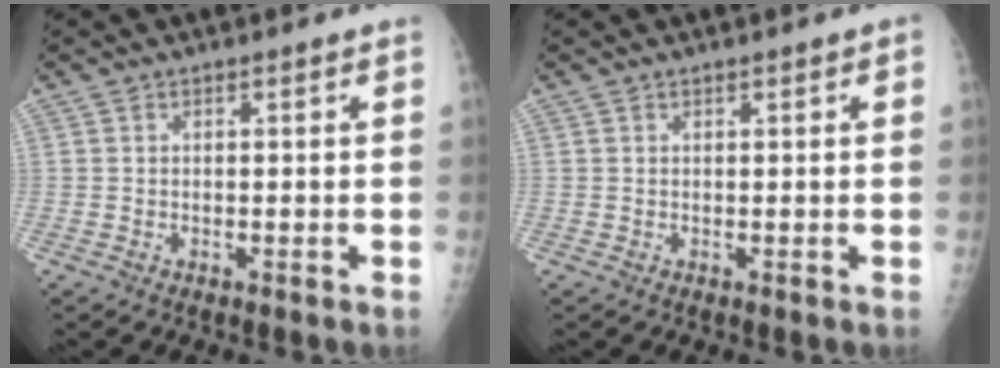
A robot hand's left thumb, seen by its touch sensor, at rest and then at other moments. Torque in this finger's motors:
{"motor_torque": [-0.24, 0.07, -0.23, -0.18, 0.03]}